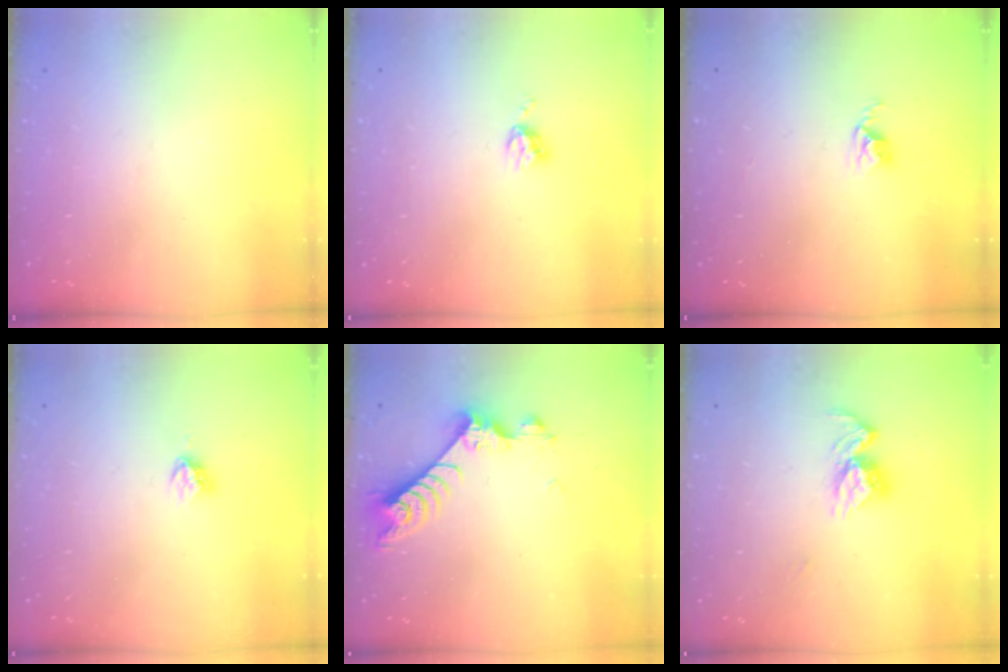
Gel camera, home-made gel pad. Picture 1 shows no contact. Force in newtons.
{"total": 4.2, "press": 4.1, "slide": 0.6}
{"total": 2.8, "press": 2.7, "slide": 0.4}
{"total": 3.8, "press": 3.8, "slide": 0.4}
{"total": 7.0, "press": 7.0, "slide": 0.5}
{"total": 10.0, "press": 10.0, "slide": 0.8}